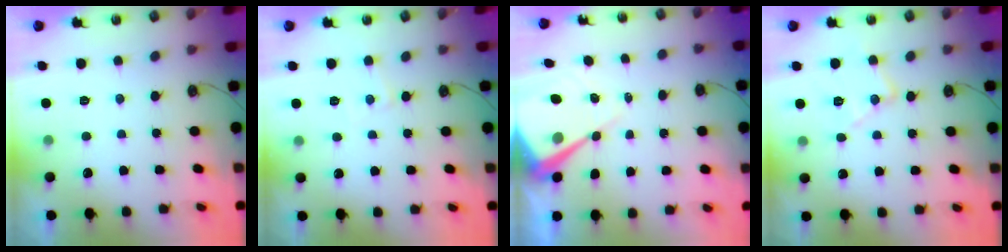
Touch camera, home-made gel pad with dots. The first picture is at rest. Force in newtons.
{"total": 4.6, "press": 4.5, "slide": 0.7}
{"total": 10.9, "press": 10.9, "slide": 0.8}
{"total": 11.6, "press": 11.6, "slide": 0.7}